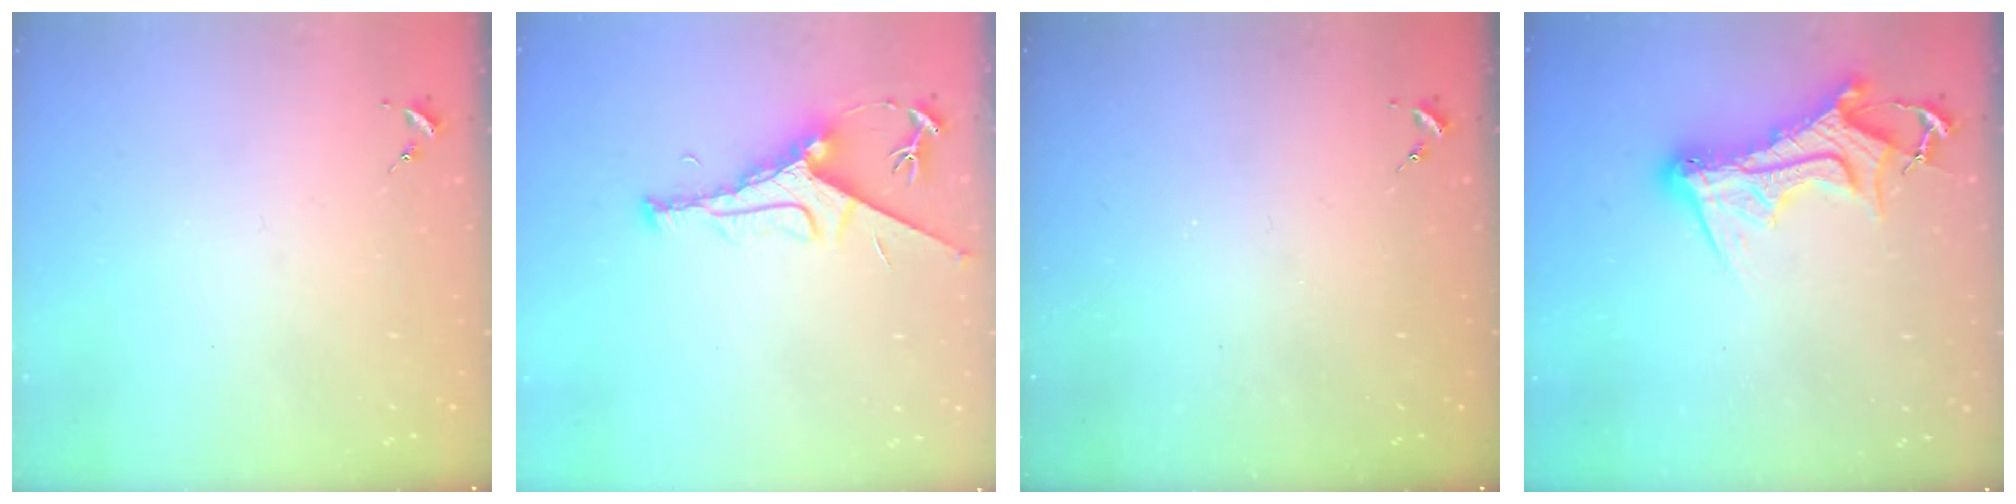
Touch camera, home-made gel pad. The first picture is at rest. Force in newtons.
{"total": 8.4, "press": 8.3, "slide": 1.0}
{"total": 0.0}
{"total": 14.1, "press": 14.1, "slide": 1.5}